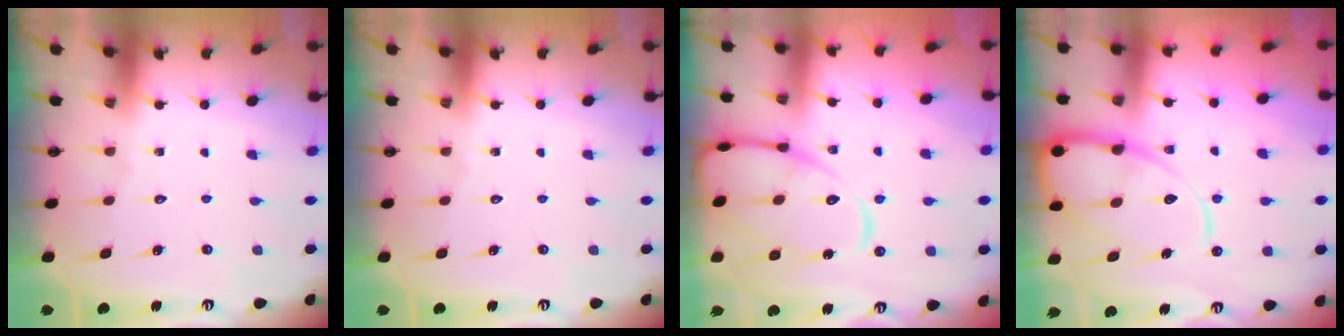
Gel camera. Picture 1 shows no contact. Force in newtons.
{"total": 0.0}
{"total": 13.5, "press": 13.5, "slide": 0.8}
{"total": 13.2, "press": 13.2, "slide": 1.2}